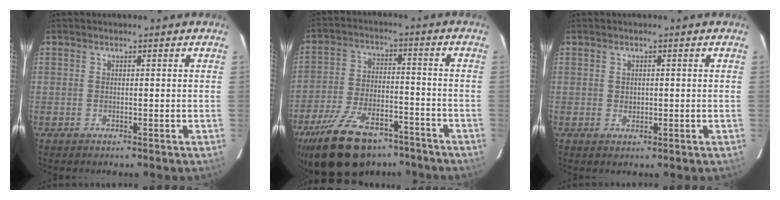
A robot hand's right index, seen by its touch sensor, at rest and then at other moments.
{"total": 19.8, "force": [-14.5, 9.3, 9.8], "torque": [-0.212, -0.009, -0.226]}
{"total": 1.3, "force": [0.1, 1.2, 0.5], "torque": [-0.004, 0.002, 0.002]}